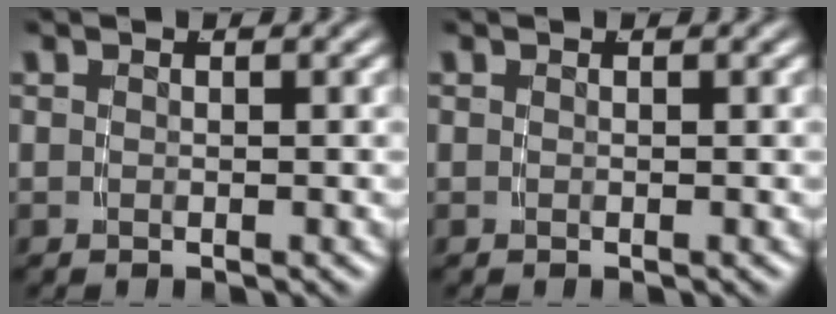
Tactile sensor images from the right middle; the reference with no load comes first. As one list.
[{"total": 0.0}]